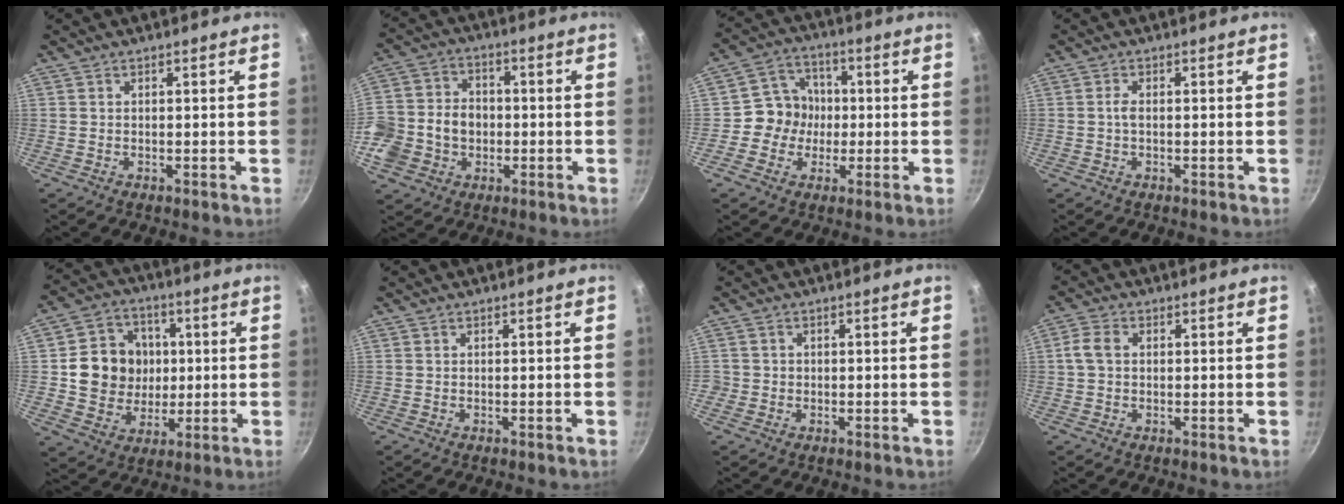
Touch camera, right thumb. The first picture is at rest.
{"total": 15.2, "force": [-2.8, 12.4, 8.4], "torque": [-0.157, 0.027, -0.050]}
{"total": 9.1, "force": [-1.0, 8.4, 3.5], "torque": [-0.018, 0.026, -0.028]}
{"total": 1.2, "force": [-0.1, 0.6, 1.1], "torque": [-0.022, 0.001, -0.004]}
{"total": 13.9, "force": [0.9, 12.4, 6.2], "torque": [-0.066, 0.012, 0.023]}
{"total": 0.0}
{"total": 1.7, "force": [-0.3, 1.6, 0.0], "torque": [0.011, 0.007, -0.006]}
{"total": 4.0, "force": [0.4, 2.9, 2.7], "torque": [-0.059, 0.011, 0.005]}